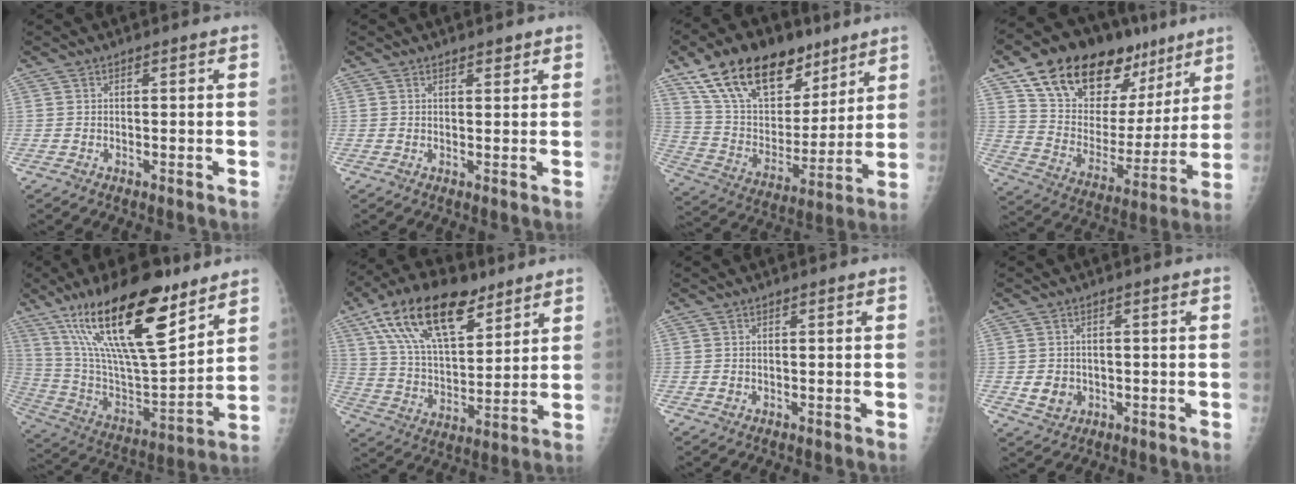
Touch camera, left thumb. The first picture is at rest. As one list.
[{"total": 1.3, "force": [1.0, 0.6, 0.6], "torque": [-0.001, -0.007, 0.014]}, {"total": 23.2, "force": [14.8, 12.8, 12.5], "torque": [-0.180, -0.038, 0.265]}, {"total": 26.2, "force": [15.5, 14.0, 15.7], "torque": [-0.206, -0.027, 0.260]}, {"total": 27.0, "force": [16.1, 8.6, 19.9], "torque": [-0.334, -0.057, 0.286]}, {"total": 20.7, "force": [11.8, 9.8, 13.9], "torque": [-0.219, -0.030, 0.214]}, {"total": 0.5, "force": [0.0, 0.5, 0.2], "torque": [0.001, 0.001, 0.000]}, {"total": 4.2, "force": [-0.6, 3.7, 1.9], "torque": [-0.018, 0.002, 0.000]}]